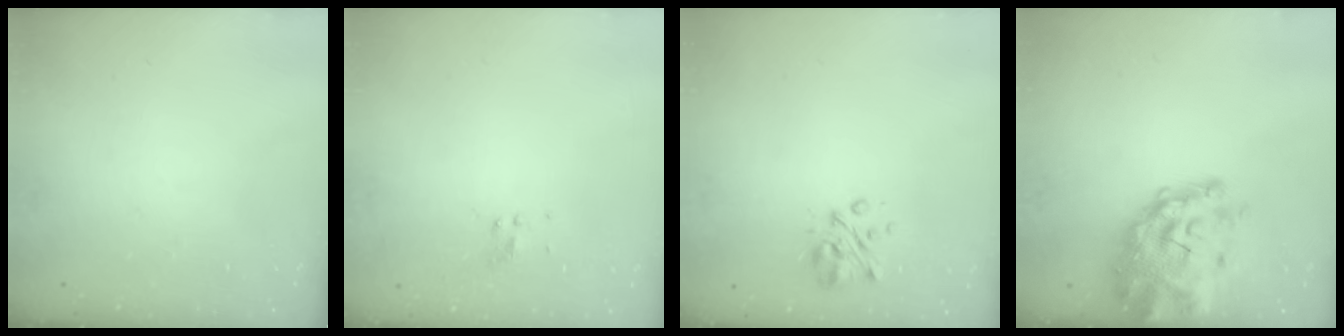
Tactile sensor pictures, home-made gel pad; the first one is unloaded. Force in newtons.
{"total": 2.8, "press": 2.4, "slide": 1.5}
{"total": 4.0, "press": 3.9, "slide": 1.1}
{"total": 8.9, "press": 8.3, "slide": 3.2}